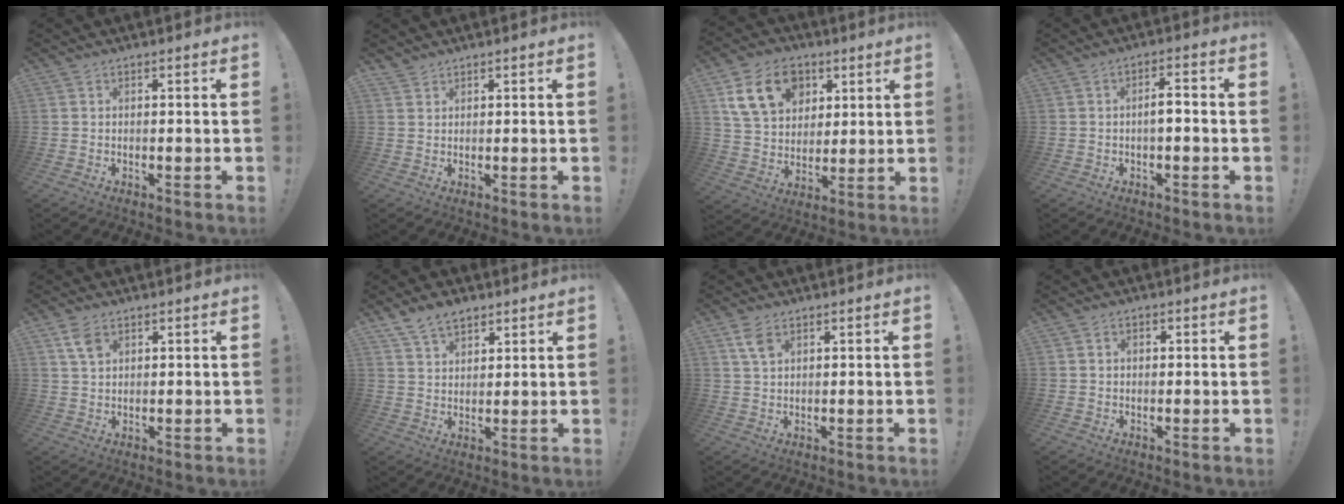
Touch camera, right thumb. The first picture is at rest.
{"total": 1.8, "force": [1.7, 0.5, 0.2], "torque": [-0.001, -0.011, 0.032]}
{"total": 17.0, "force": [7.3, 12.6, 8.8], "torque": [-0.145, -0.018, 0.142]}
{"total": 3.7, "force": [-1.1, 1.1, 3.4], "torque": [-0.053, 0.008, -0.023]}
{"total": 4.8, "force": [2.5, 2.7, 3.1], "torque": [-0.053, -0.005, 0.047]}
{"total": 7.5, "force": [5.4, 4.1, 3.2], "torque": [-0.062, -0.020, 0.103]}
{"total": 4.8, "force": [2.5, 2.5, 3.3], "torque": [-0.058, -0.007, 0.048]}
{"total": 1.4, "force": [-0.2, 1.2, 0.7], "torque": [-0.009, 0.004, -0.006]}